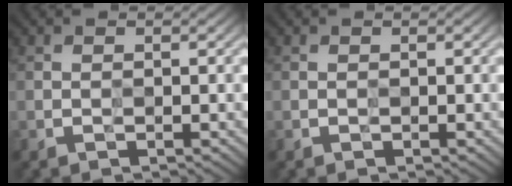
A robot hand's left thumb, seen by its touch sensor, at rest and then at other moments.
{"total": 0.0}